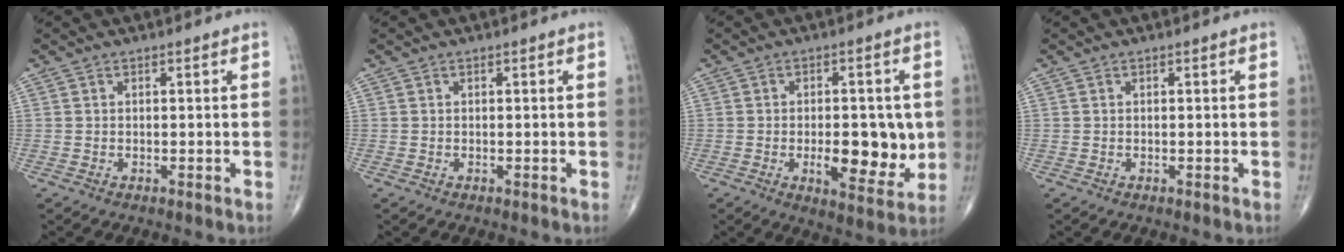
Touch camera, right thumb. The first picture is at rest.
{"total": 0.0}
{"total": 11.7, "force": [-1.3, 5.3, 10.3], "torque": [-0.117, -0.013, -0.010]}
{"total": 0.0}